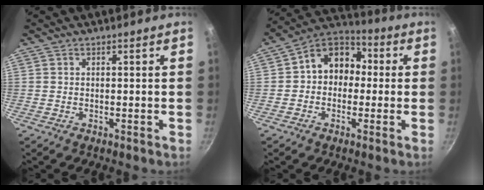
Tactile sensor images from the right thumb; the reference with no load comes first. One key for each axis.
{"total": 11.1, "fx": 0.4, "fy": 9.0, "fz": 6.5, "tx": -0.056, "ty": 0.036, "tz": -0.020}